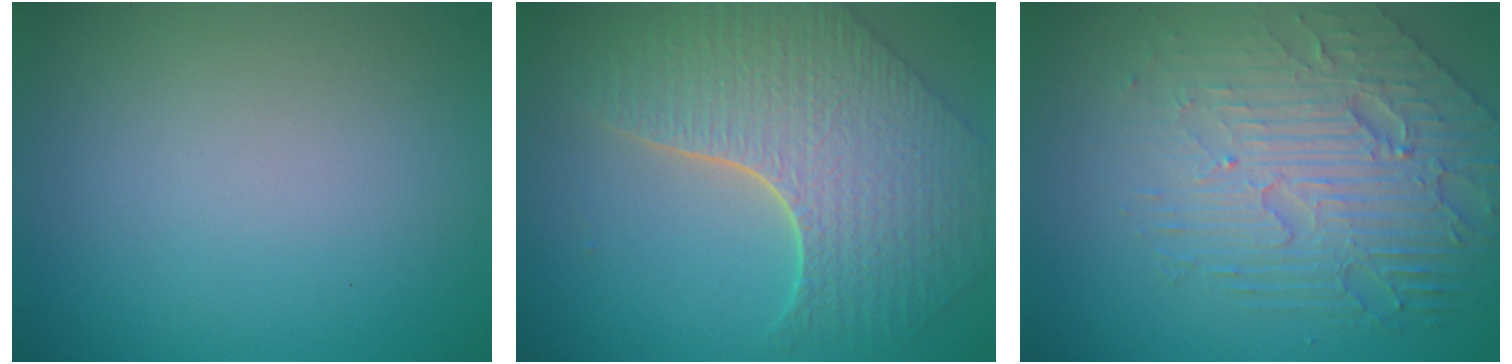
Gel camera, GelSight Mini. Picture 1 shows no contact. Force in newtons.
{"total": 8.0, "press": 5.8, "slide": 5.5}
{"total": 6.8, "press": 4.9, "slide": 4.8}